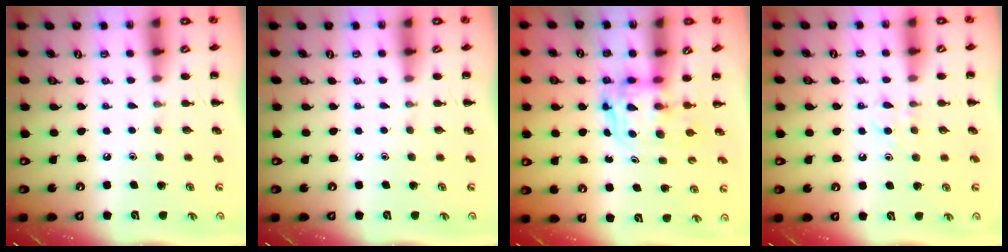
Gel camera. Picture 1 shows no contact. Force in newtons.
{"total": 0.0}
{"total": 2.7, "press": 2.7, "slide": 0.2}
{"total": 4.1, "press": 3.9, "slide": 1.3}